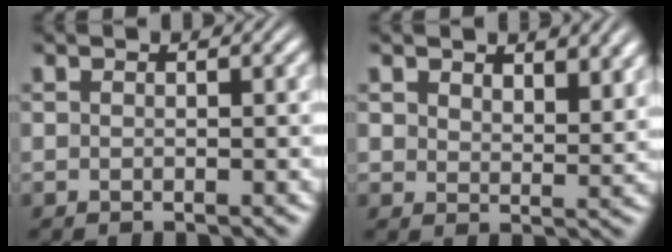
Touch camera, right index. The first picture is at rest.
{"total": 2.8, "force": [2.6, 0.6, 0.7], "torque": [-0.013, -0.010, 0.052]}